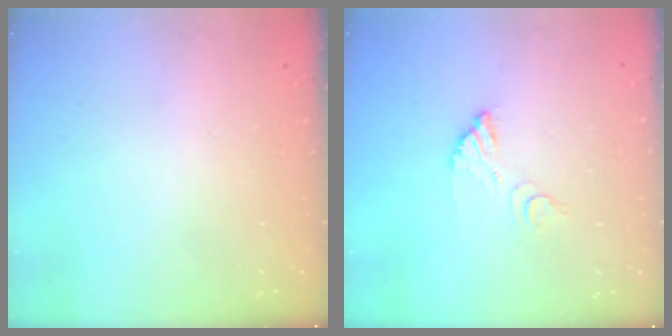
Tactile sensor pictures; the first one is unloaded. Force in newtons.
{"total": 5.4, "press": 5.4, "slide": 0.1}